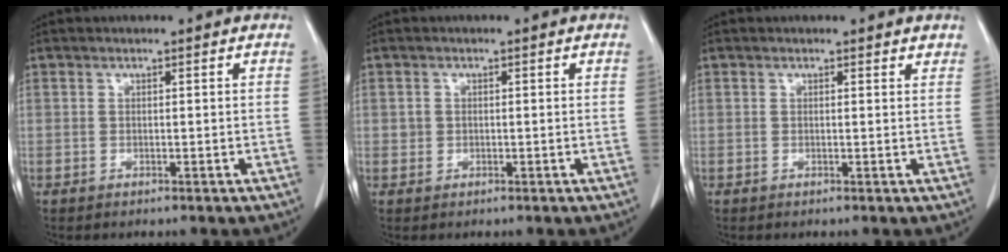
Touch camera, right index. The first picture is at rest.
{"total": 1.1, "force": [0.2, 1.1, 0.3], "torque": [-0.003, 0.006, 0.003]}
{"total": 1.0, "force": [1.0, 0.2, 0.1], "torque": [-0.006, -0.003, 0.006]}